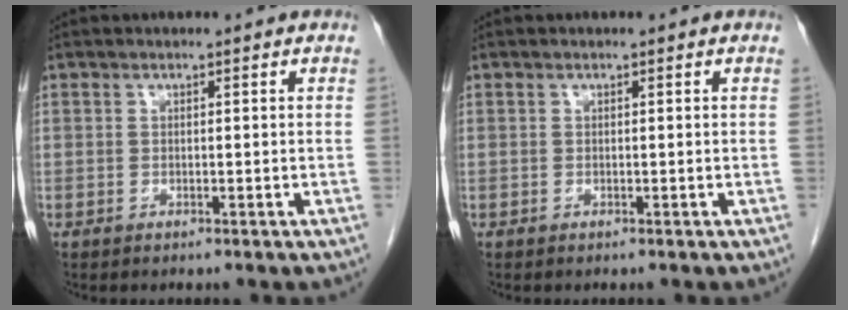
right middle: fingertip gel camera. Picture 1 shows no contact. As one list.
[{"total": 0.0}]